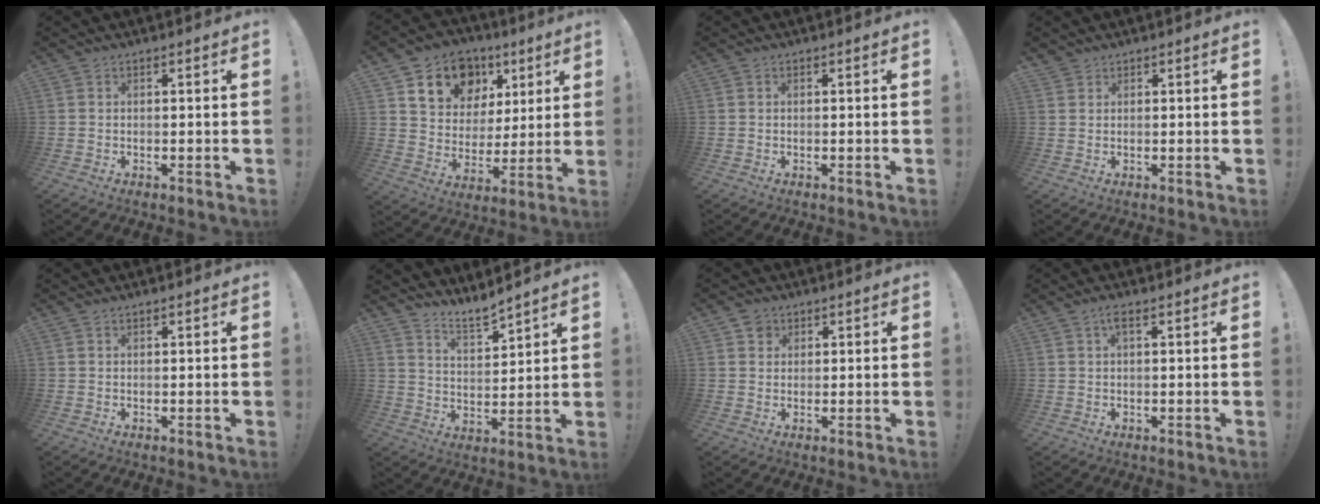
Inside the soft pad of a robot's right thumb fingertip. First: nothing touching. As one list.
[{"total": 15.6, "force": [8.7, 11.8, 5.4], "torque": [-0.094, -0.036, 0.173]}, {"total": 0.0}, {"total": 1.9, "force": [1.5, 1.1, 0.1], "torque": [0.000, -0.006, 0.029]}, {"total": 0.7, "force": [0.6, 0.1, 0.3], "torque": [-0.003, -0.001, 0.011]}, {"total": 7.2, "force": [6.8, 1.1, 2.1], "torque": [-0.040, -0.056, 0.124]}, {"total": 2.9, "force": [1.6, 2.4, 0.4], "torque": [0.002, -0.007, 0.027]}, {"total": 2.4, "force": [1.2, 0.5, 2.1], "torque": [-0.043, 0.003, 0.019]}]